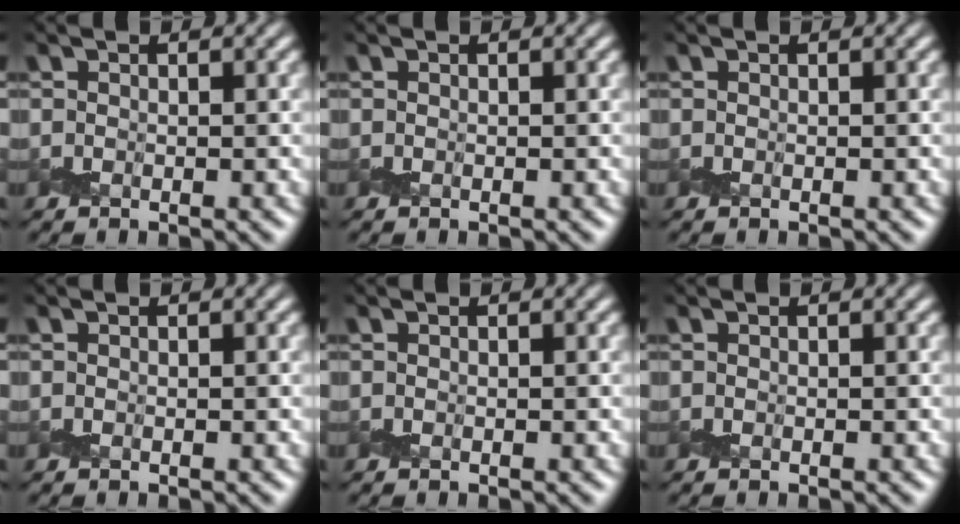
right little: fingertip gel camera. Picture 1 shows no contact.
{"total": 0.0}
{"total": 0.0}
{"total": 0.0}
{"total": 0.0}
{"total": 0.0}